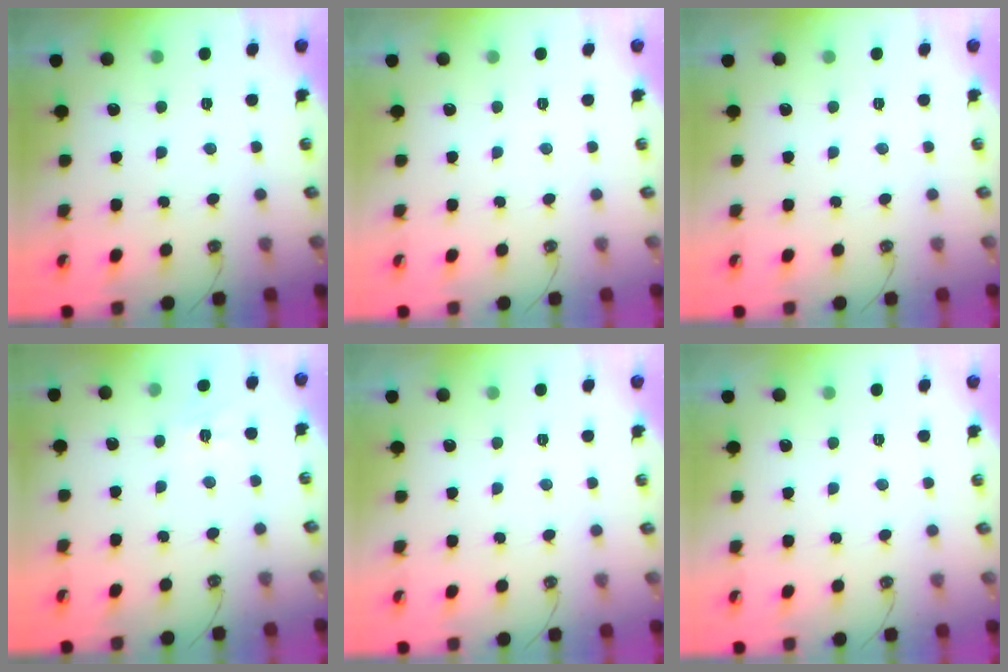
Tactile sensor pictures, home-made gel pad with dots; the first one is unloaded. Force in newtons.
{"total": 0.0}
{"total": 0.0}
{"total": 4.8, "press": 4.8, "slide": 0.6}
{"total": 0.0}
{"total": 0.0}